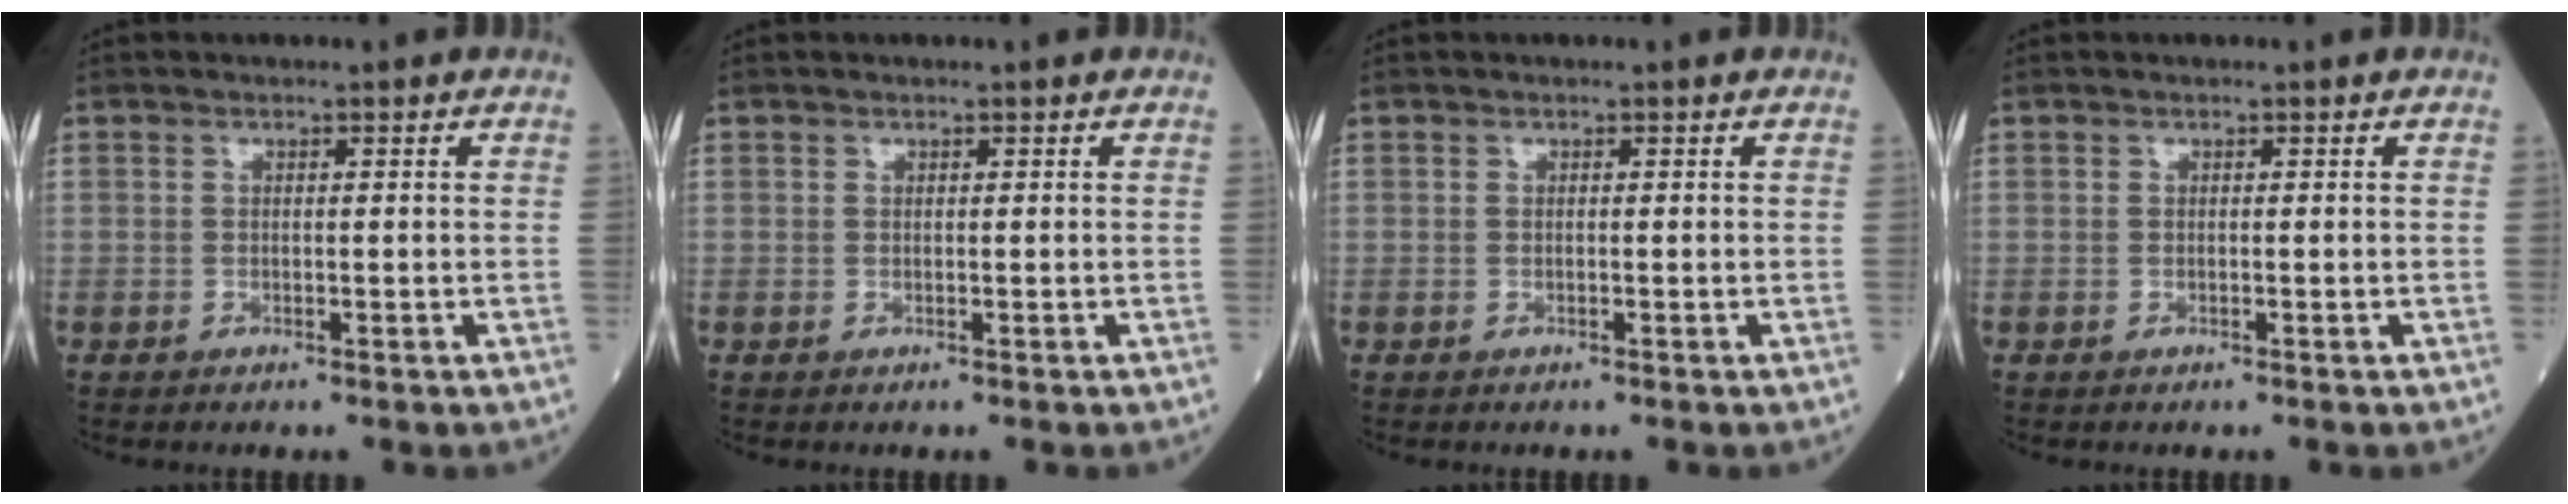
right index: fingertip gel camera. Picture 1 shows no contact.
{"total": 0.0}
{"total": 0.0}
{"total": 0.0}